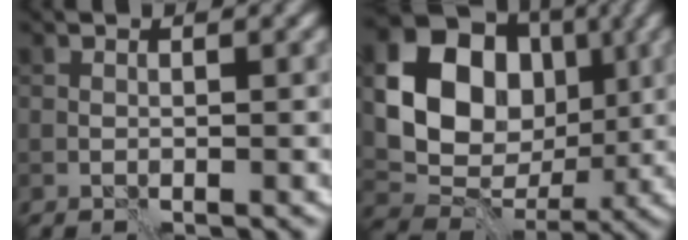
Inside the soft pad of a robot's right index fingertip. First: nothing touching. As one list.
[{"total": 15.9, "force": [3.0, 13.3, 8.3], "torque": [-0.176, 0.028, 0.050]}]